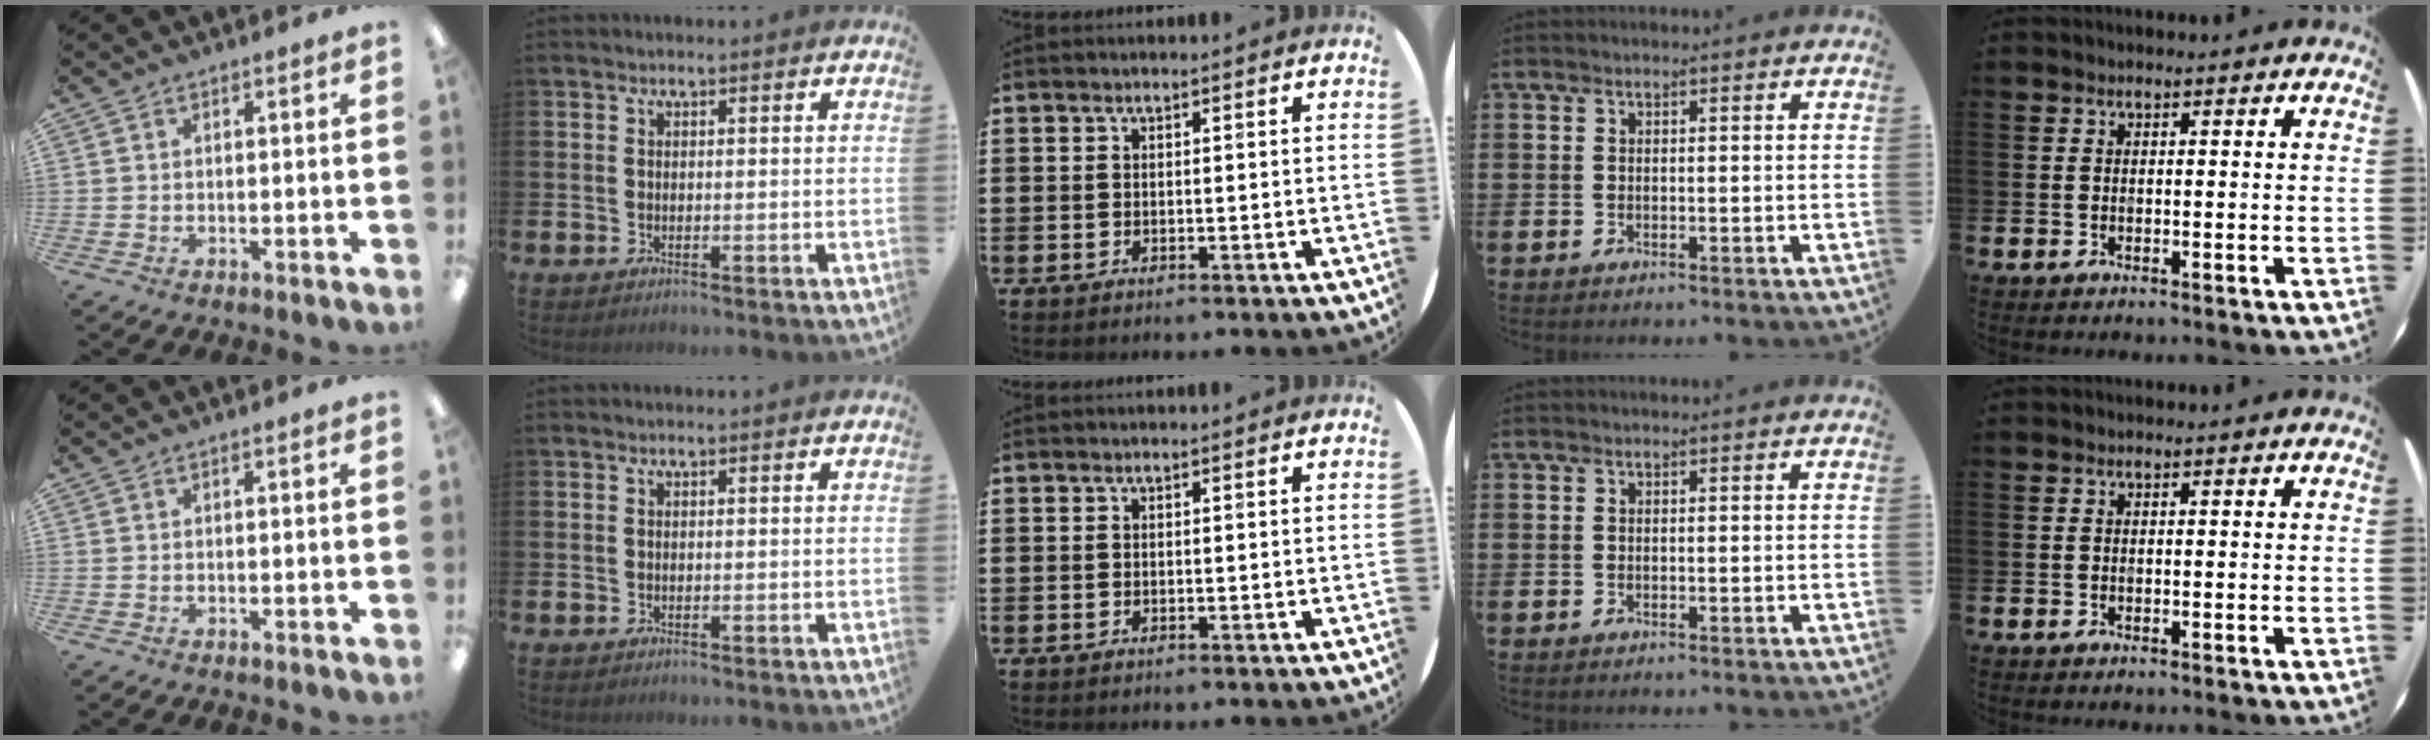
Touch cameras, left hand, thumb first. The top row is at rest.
{}